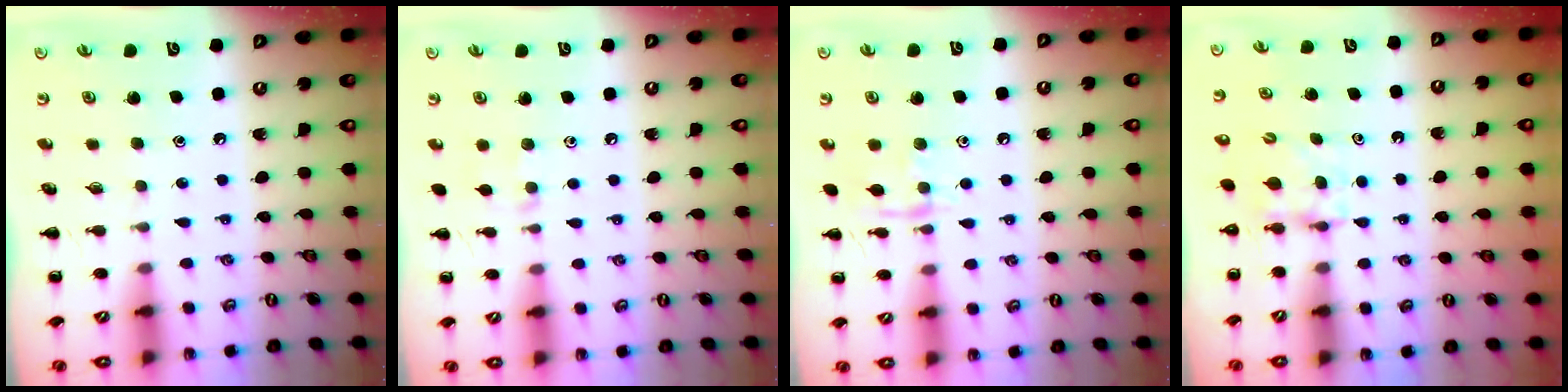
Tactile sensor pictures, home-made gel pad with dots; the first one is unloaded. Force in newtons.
{"total": 3.6, "press": 3.3, "slide": 1.4}
{"total": 7.7, "press": 7.7, "slide": 0.5}
{"total": 3.7, "press": 3.6, "slide": 0.7}